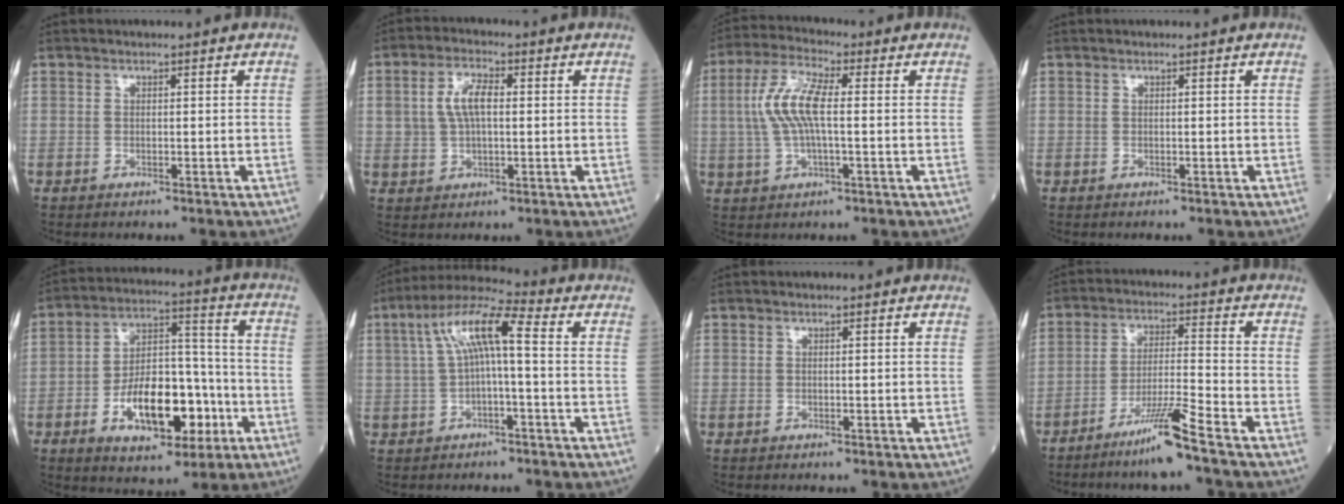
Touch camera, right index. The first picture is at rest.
{"total": 5.8, "force": [0.9, 2.6, 5.1], "torque": [-0.105, 0.012, 0.020]}
{"total": 8.5, "force": [0.6, 2.0, 8.2], "torque": [-0.182, 0.014, 0.010]}
{"total": 0.0}
{"total": 15.0, "force": [-5.3, 6.7, 12.3], "torque": [-0.212, 0.017, -0.081]}
{"total": 9.1, "force": [1.2, 1.4, 8.9], "torque": [-0.169, 0.038, 0.018]}
{"total": 0.0}
{"total": 8.3, "force": [-5.9, -1.1, 5.7], "torque": [-0.102, -0.024, -0.116]}